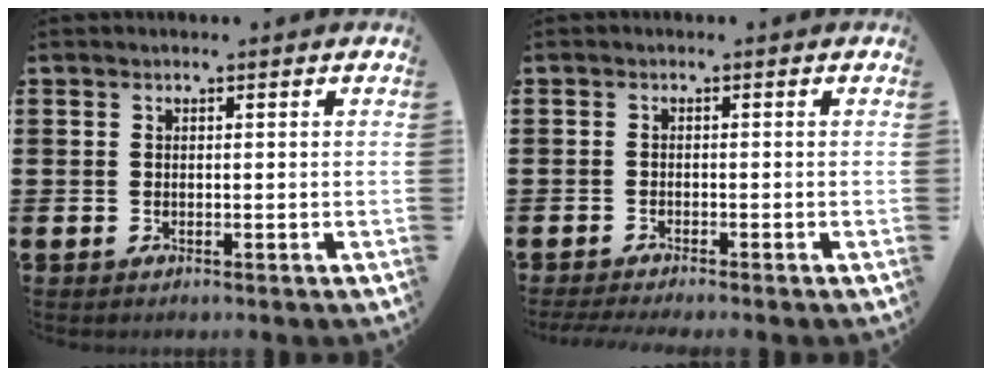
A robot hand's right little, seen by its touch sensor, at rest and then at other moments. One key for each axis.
{"total": 0.9, "fx": -0.8, "fy": 0.0, "fz": 0.5, "tx": -0.007, "ty": -0.002, "tz": -0.015}